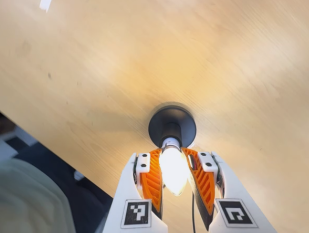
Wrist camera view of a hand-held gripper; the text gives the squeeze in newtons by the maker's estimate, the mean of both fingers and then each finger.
{"total": 22.4, "left": 24.5, "right": 20.3}